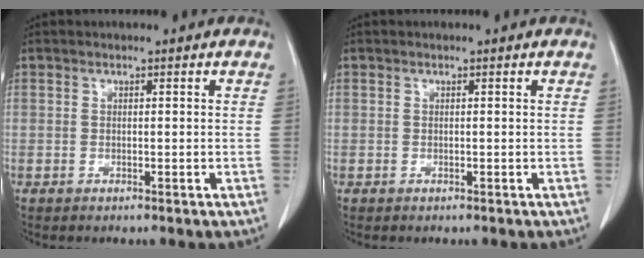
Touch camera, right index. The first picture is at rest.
{"total": 0.0}